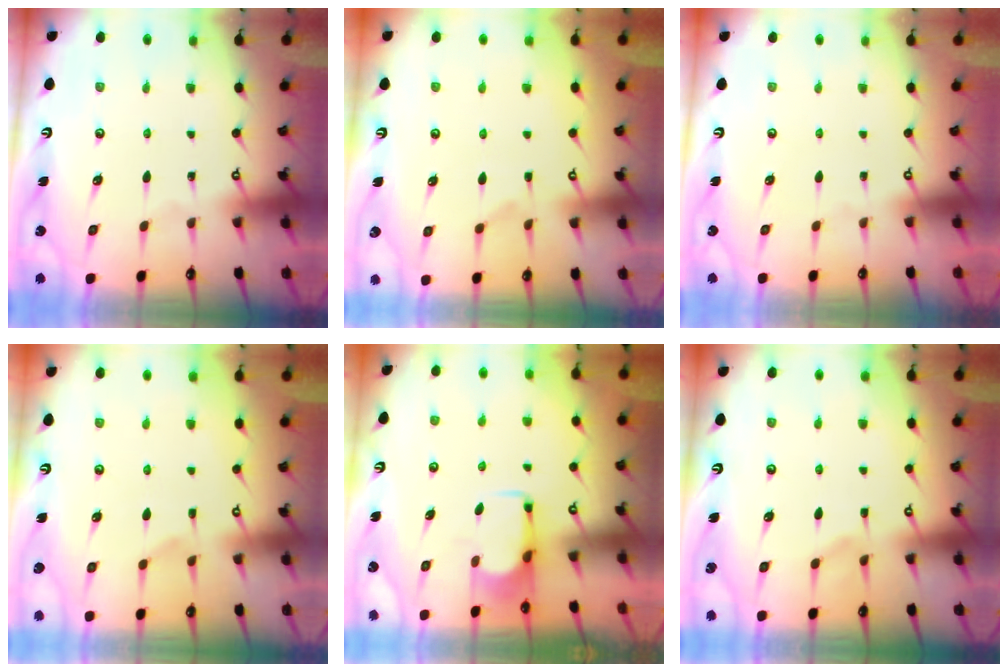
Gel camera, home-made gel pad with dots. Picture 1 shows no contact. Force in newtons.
{"total": 1.1, "press": 0.7, "slide": 0.9}
{"total": 1.6, "press": 1.4, "slide": 0.7}
{"total": 2.4, "press": 2.1, "slide": 1.2}
{"total": 2.8, "press": 2.7, "slide": 0.7}
{"total": 4.4, "press": 4.4, "slide": 0.5}